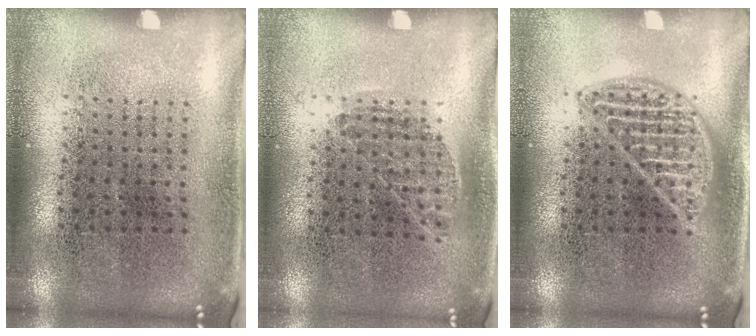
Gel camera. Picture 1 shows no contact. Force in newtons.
{"total": 0.8, "press": 0.6, "slide": 0.5}
{"total": 2.3, "press": 2.3, "slide": 0.3}